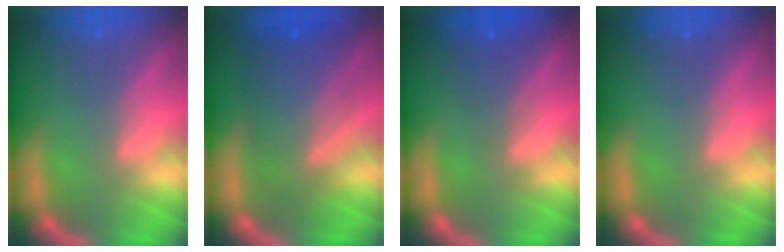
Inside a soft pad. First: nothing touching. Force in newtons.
{"total": 7.5}
{"total": 2.4}
{"total": 0.0}